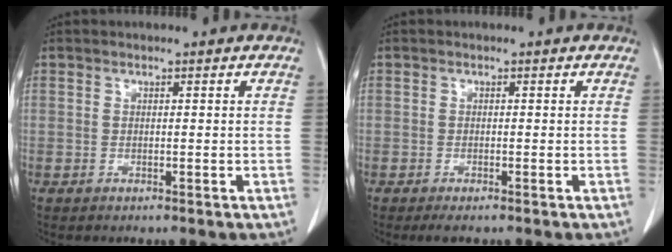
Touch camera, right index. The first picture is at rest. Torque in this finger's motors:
{"motor_torque": [0.20, -0.15, 0.07, 0.01]}